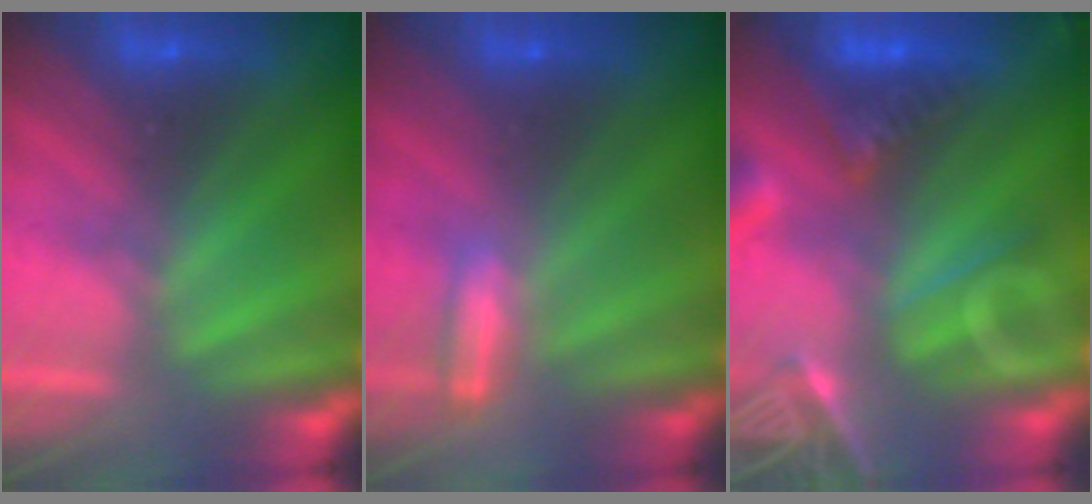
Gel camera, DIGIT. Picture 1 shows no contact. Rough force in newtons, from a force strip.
{"total": 1.3}
{"total": 12.7}